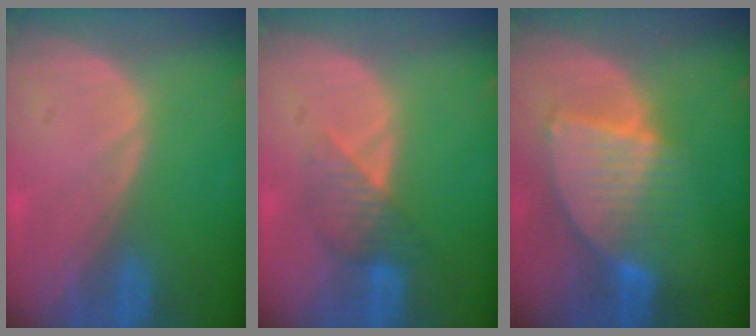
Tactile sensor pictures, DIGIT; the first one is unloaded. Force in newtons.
{"total": 4.0, "press": 3.7, "slide": 1.6}
{"total": 8.0, "press": 7.1, "slide": 3.6}